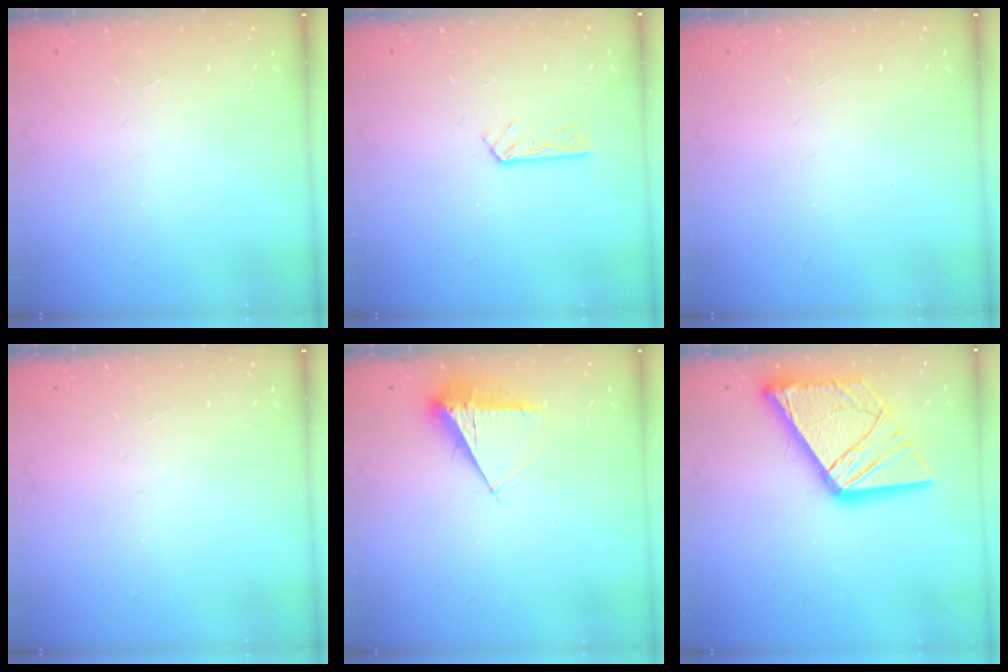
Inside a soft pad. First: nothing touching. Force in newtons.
{"total": 3.8, "press": 3.7, "slide": 0.5}
{"total": 0.0}
{"total": 0.0}
{"total": 7.0, "press": 7.0, "slide": 0.4}
{"total": 18.9, "press": 18.8, "slide": 2.0}